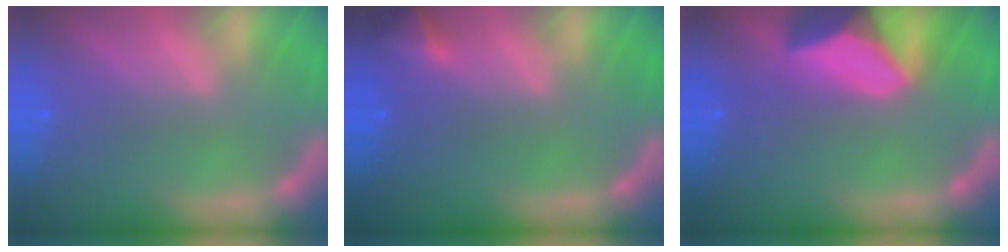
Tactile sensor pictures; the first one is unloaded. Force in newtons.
{"total": 1.9}
{"total": 9.4}